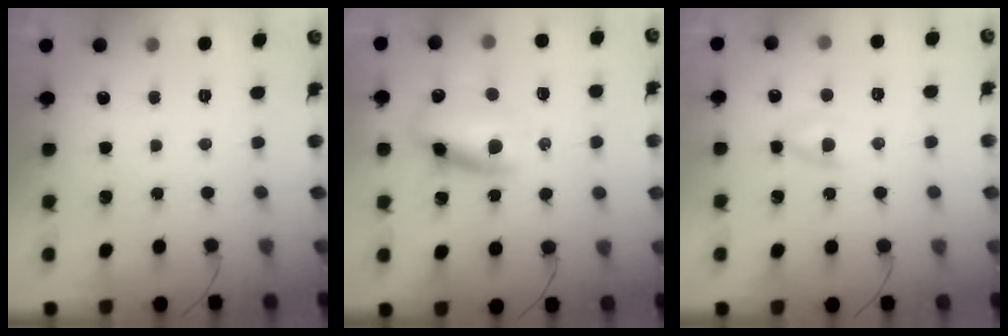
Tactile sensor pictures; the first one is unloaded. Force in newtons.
{"total": 11.7, "press": 11.3, "slide": 3.0}
{"total": 2.2, "press": 2.0, "slide": 0.9}